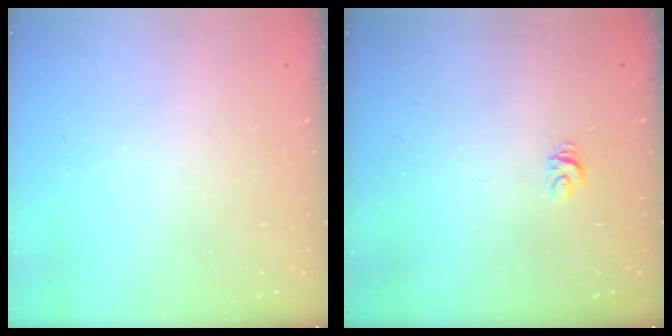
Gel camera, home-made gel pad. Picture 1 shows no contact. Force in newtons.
{"total": 4.5, "press": 4.5, "slide": 0.4}